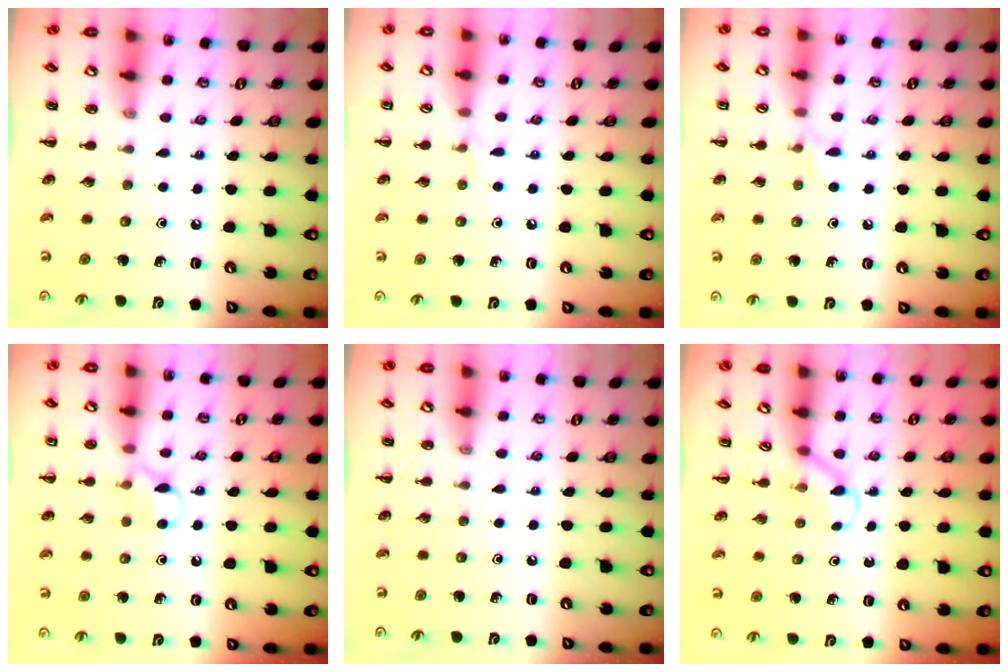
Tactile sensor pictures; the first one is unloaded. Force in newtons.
{"total": 3.4, "press": 3.2, "slide": 1.3}
{"total": 5.0, "press": 4.8, "slide": 1.4}
{"total": 5.6, "press": 5.3, "slide": 1.9}
{"total": 0.0}
{"total": 3.0, "press": 2.8, "slide": 1.1}